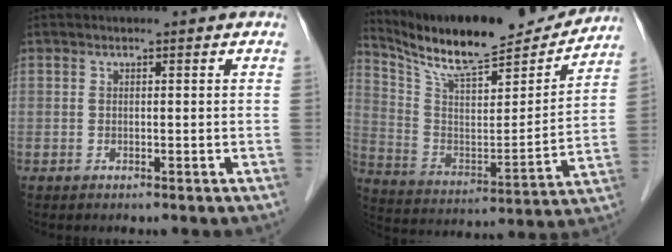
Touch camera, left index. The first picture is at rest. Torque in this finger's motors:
{"motor_torque": [0.37, -0.20, 0.40, 0.11]}